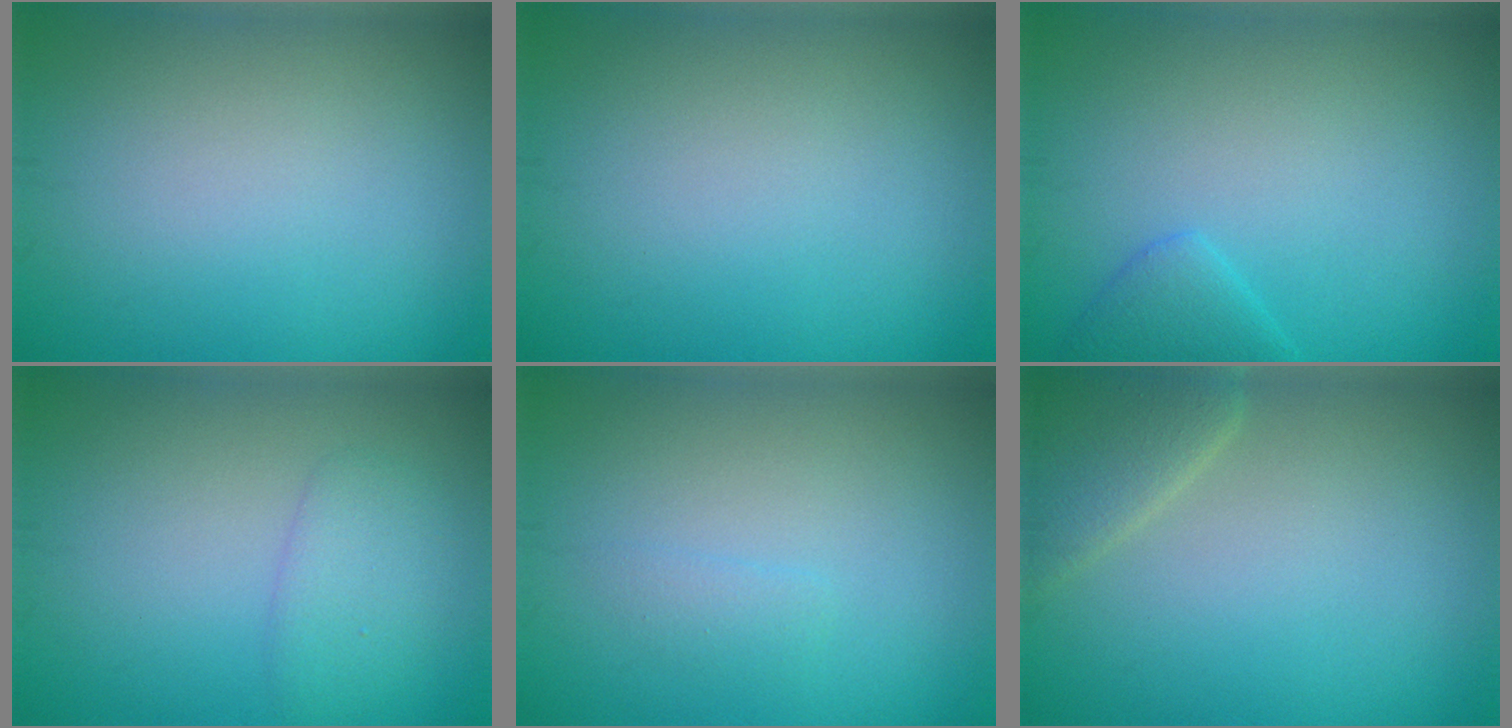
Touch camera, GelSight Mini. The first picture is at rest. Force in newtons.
{"total": 0.0}
{"total": 1.6, "press": 1.6, "slide": 0.0}
{"total": 1.9, "press": 1.9, "slide": 0.1}
{"total": 0.8, "press": 0.8, "slide": 0.1}
{"total": 3.1, "press": 3.1, "slide": 0.2}